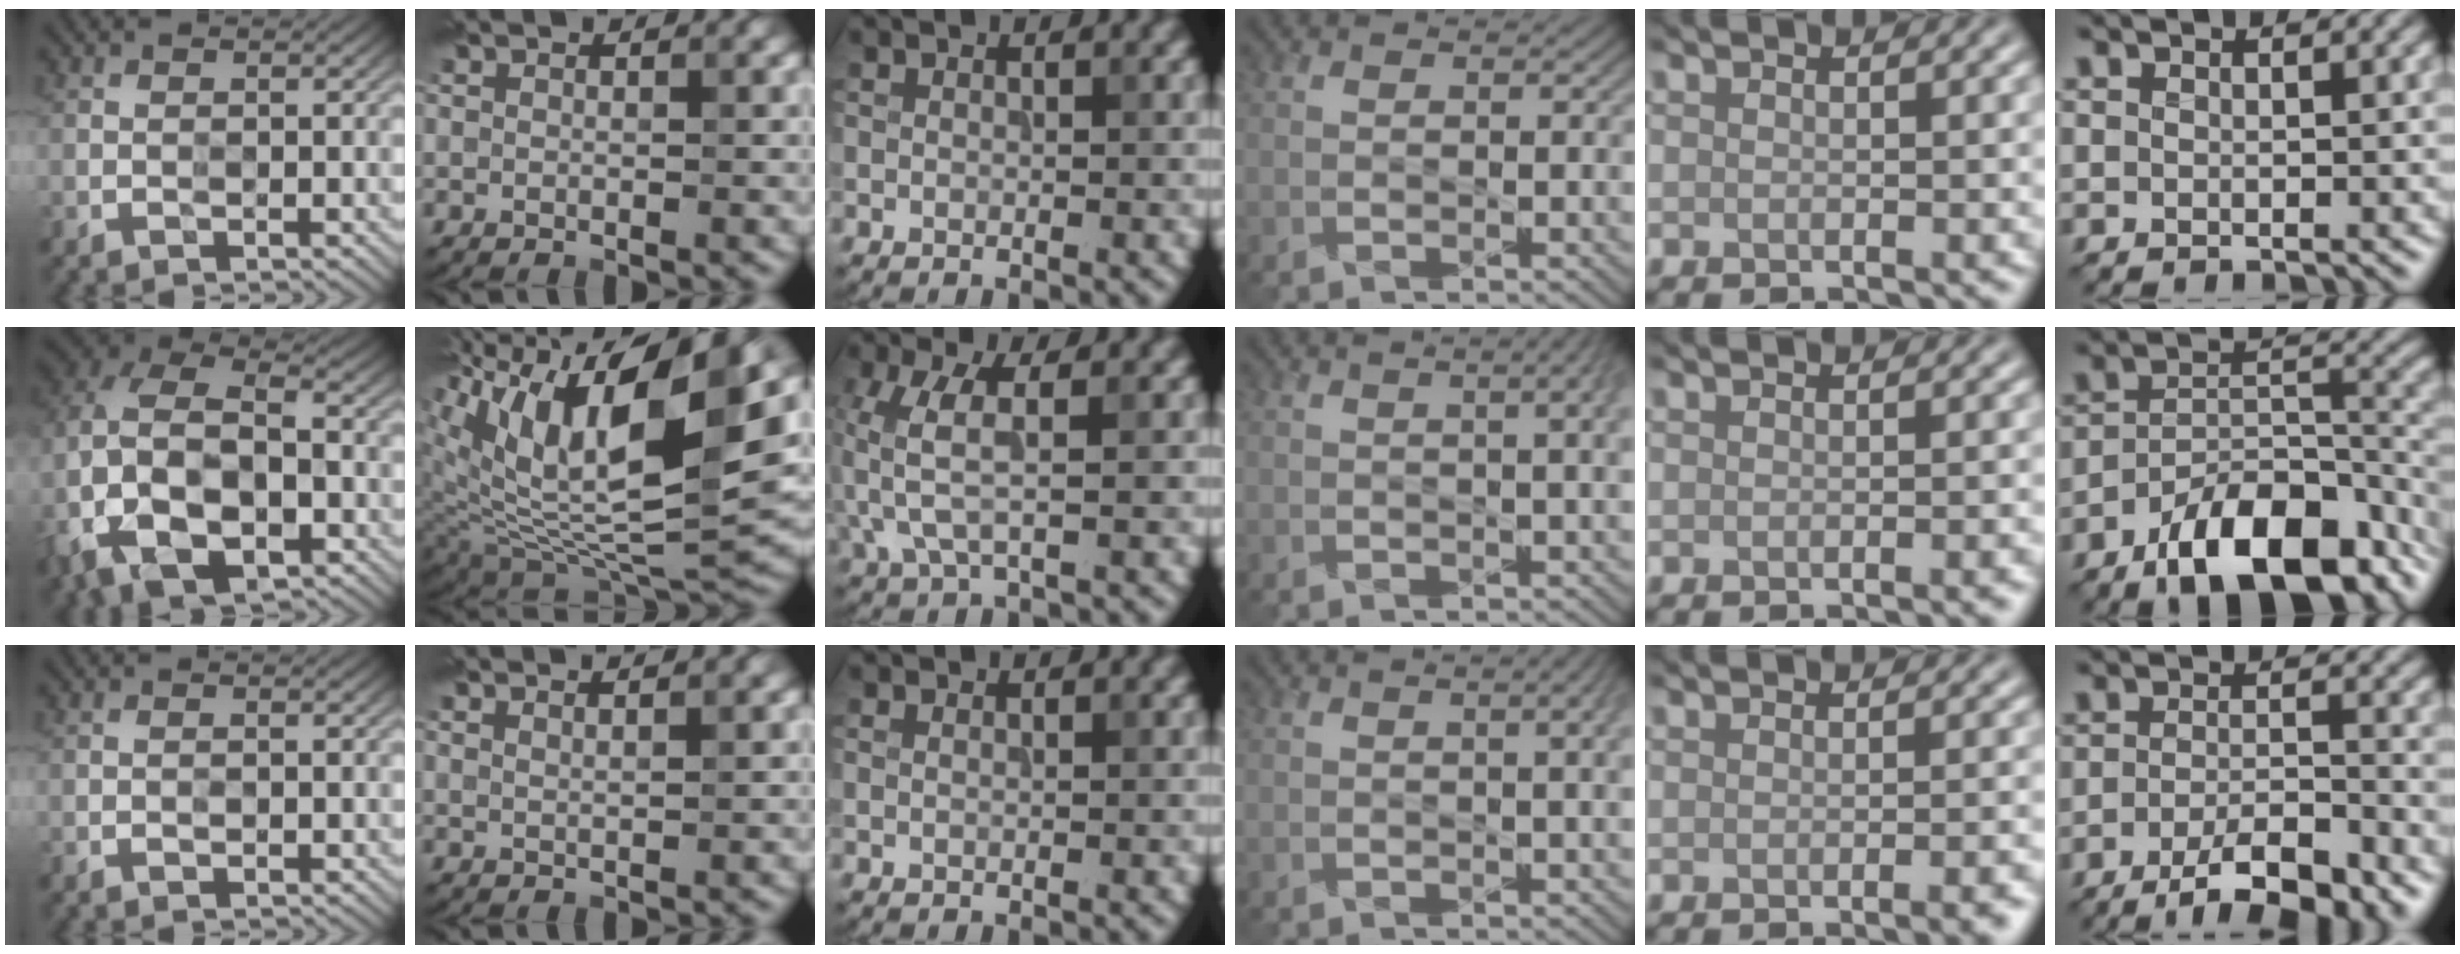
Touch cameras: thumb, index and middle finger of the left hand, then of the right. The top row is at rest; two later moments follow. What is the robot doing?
{"motion": "wipe", "object": "glass cup"}